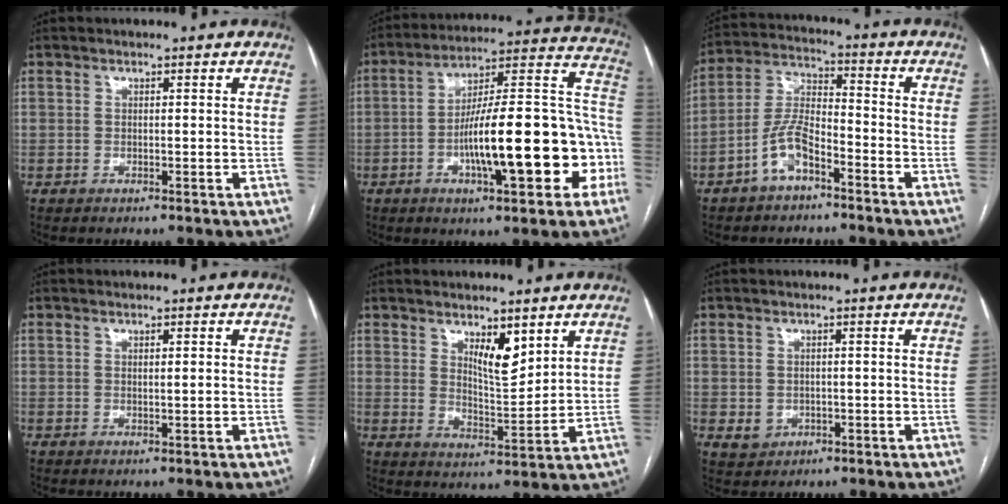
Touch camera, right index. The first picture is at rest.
{"total": 22.9, "force": [-6.1, 4.9, 21.5], "torque": [-0.266, 0.038, -0.083]}
{"total": 7.9, "force": [-4.6, 3.0, 5.7], "torque": [-0.130, 0.016, -0.089]}
{"total": 1.0, "force": [0.1, 0.0, 1.0], "torque": [-0.020, 0.000, 0.002]}
{"total": 6.1, "force": [3.6, 1.8, 4.6], "torque": [-0.082, -0.012, 0.066]}
{"total": 3.0, "force": [-0.6, 2.8, 0.9], "torque": [-0.011, 0.002, 0.001]}